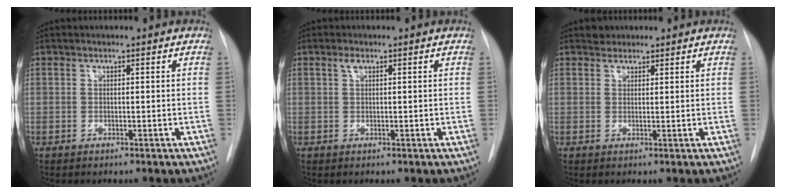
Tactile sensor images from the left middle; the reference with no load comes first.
{"total": 1.0, "force": [0.5, 0.4, 0.7], "torque": [-0.013, 0.007, 0.008]}
{"total": 1.7, "force": [1.3, 1.0, 0.0], "torque": [0.007, 0.003, 0.016]}